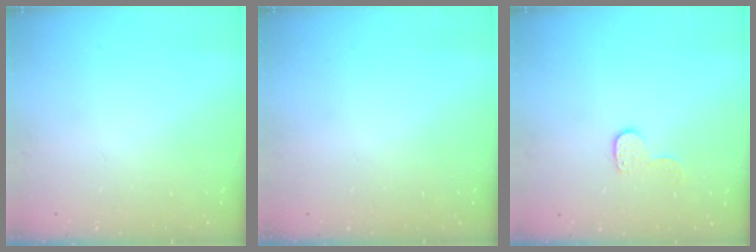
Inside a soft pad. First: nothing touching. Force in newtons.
{"total": 0.0}
{"total": 5.6, "press": 5.6, "slide": 0.4}